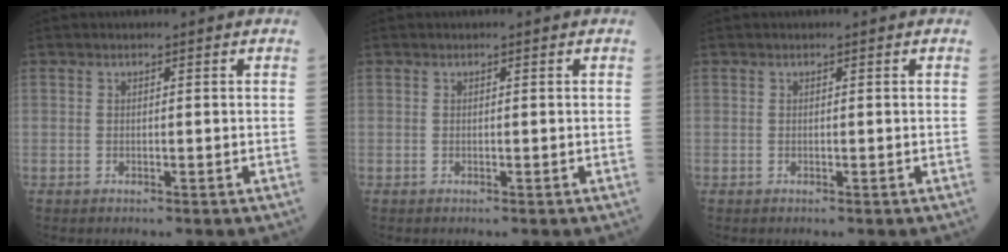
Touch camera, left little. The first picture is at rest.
{"total": 0.0}
{"total": 0.0}